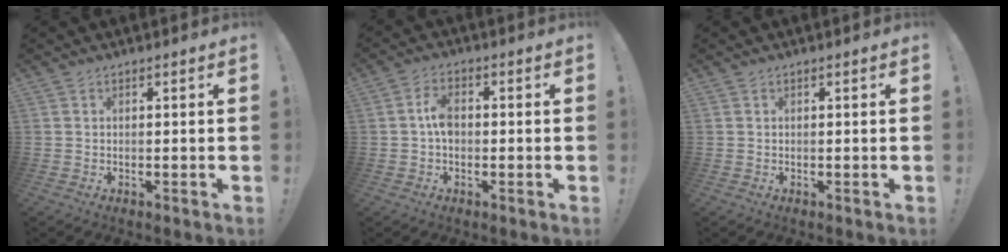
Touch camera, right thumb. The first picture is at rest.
{"total": 5.3, "force": [-0.4, 3.2, 4.2], "torque": [-0.066, 0.012, -0.007]}
{"total": 0.0}